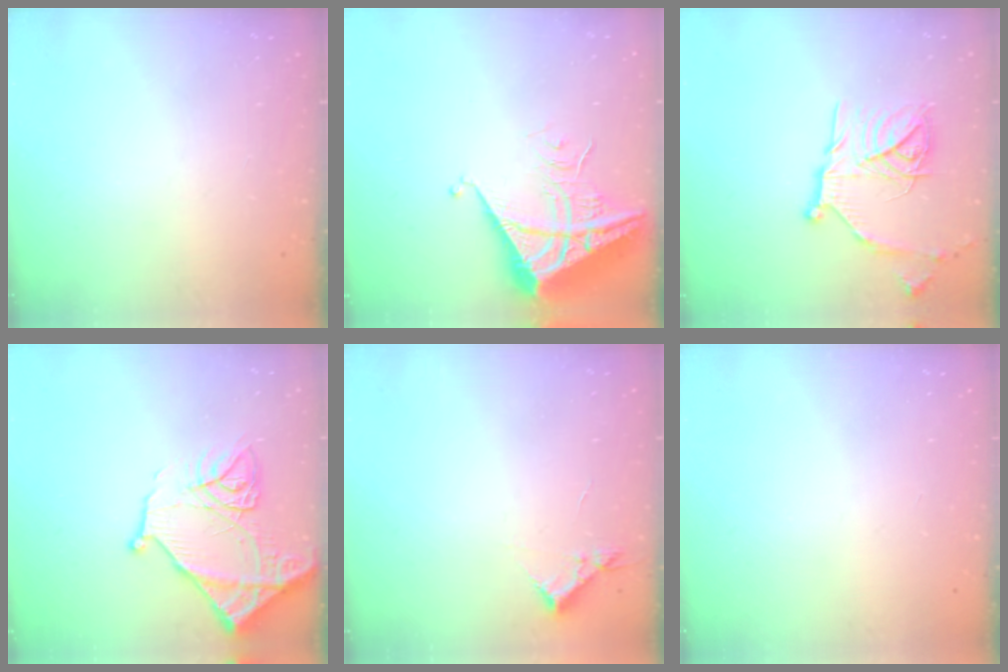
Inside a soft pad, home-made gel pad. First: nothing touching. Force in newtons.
{"total": 7.0, "press": 7.0, "slide": 0.8}
{"total": 19.5, "press": 19.4, "slide": 1.7}
{"total": 17.7, "press": 17.6, "slide": 1.7}
{"total": 4.1, "press": 4.1, "slide": 0.5}
{"total": 0.0}